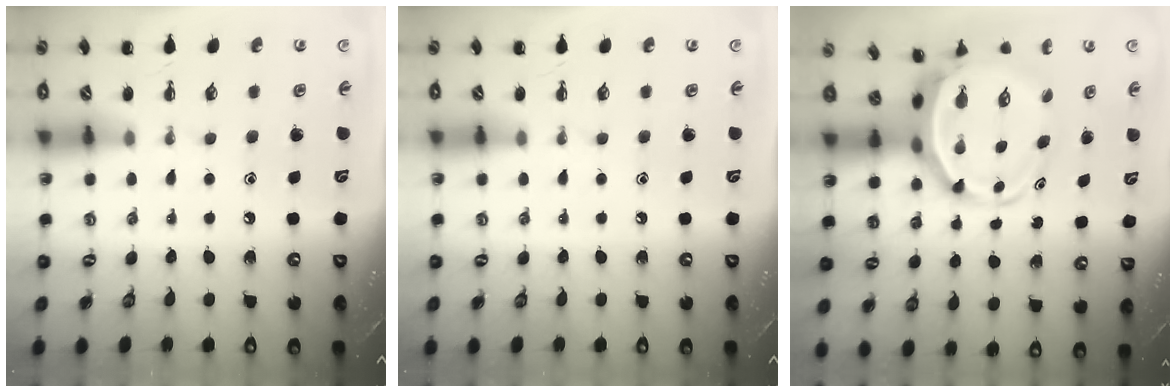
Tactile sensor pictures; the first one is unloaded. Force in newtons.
{"total": 0.0}
{"total": 5.8, "press": 5.7, "slide": 1.3}